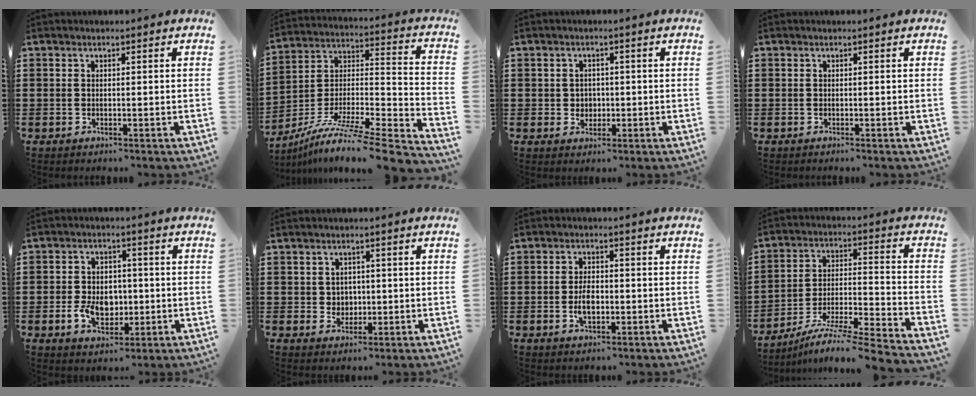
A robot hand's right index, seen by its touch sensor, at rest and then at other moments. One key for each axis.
{"total": 8.9, "fx": -6.5, "fy": 0.8, "fz": 6.1, "tx": -0.111, "ty": -0.007, "tz": -0.128}
{"total": 2.2, "fx": -0.1, "fy": 2.1, "fz": 0.4, "tx": -0.009, "ty": 0.007, "tz": -0.007}
{"total": 0.0}
{"total": 6.8, "fx": -1.2, "fy": 4.8, "fz": 4.6, "tx": -0.093, "ty": 0.004, "tz": -0.024}
{"total": 2.5, "fx": 0.3, "fy": 2.4, "fz": 0.5, "tx": -0.020, "ty": 0.011, "tz": 0.003}
{"total": 3.9, "fx": -0.8, "fy": 2.1, "fz": 3.1, "tx": -0.065, "ty": 0.001, "tz": -0.014}
{"total": 8.6, "fx": -7.7, "fy": -0.3, "fz": 4.0, "tx": -0.064, "ty": 0.000, "tz": -0.155}